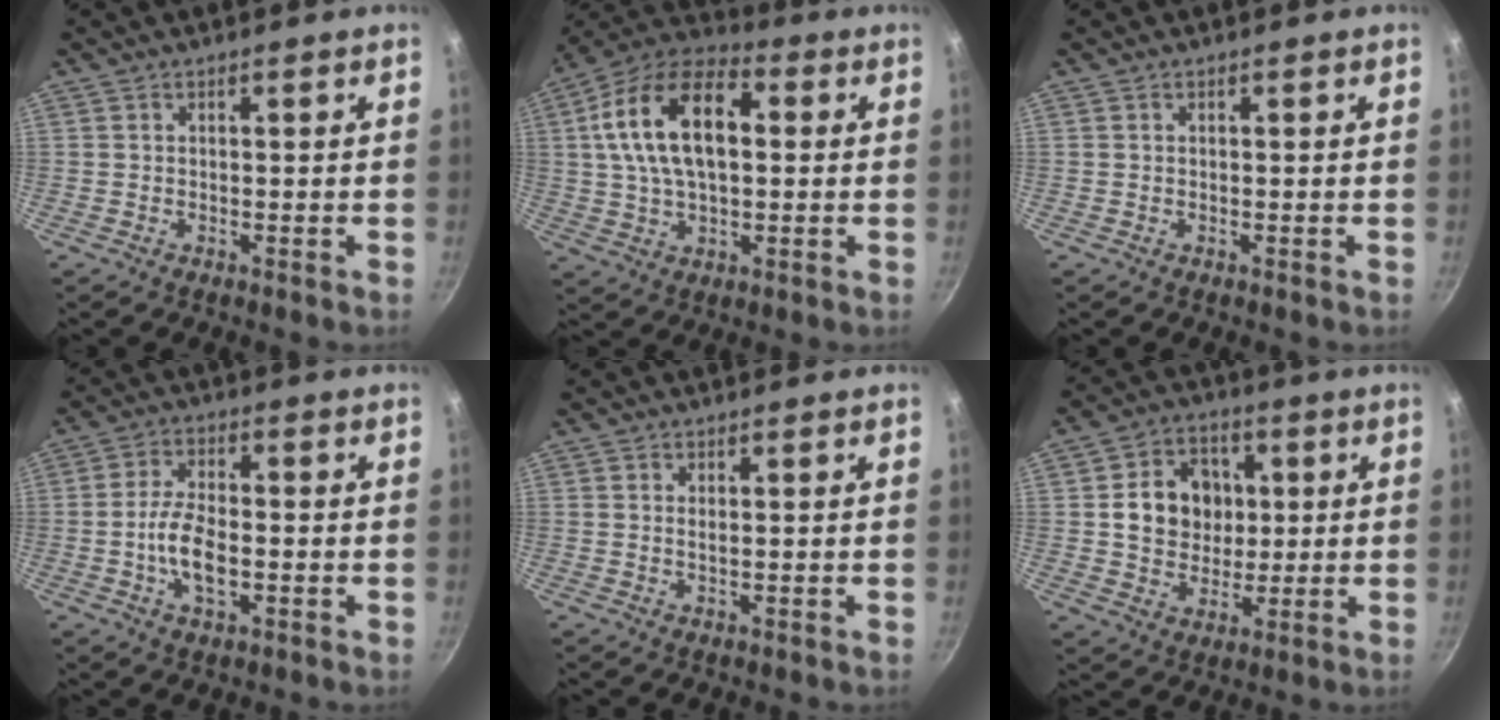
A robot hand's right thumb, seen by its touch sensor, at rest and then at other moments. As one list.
[{"total": 18.3, "force": [3.1, 10.4, 14.7], "torque": [-0.248, 0.027, 0.039]}, {"total": 0.0}, {"total": 7.6, "force": [-1.6, 3.7, 6.5], "torque": [-0.125, 0.014, -0.036]}, {"total": 0.8, "force": [0.4, 0.2, 0.7], "torque": [-0.013, -0.002, 0.007]}, {"total": 11.8, "force": [1.6, 10.0, 6.0], "torque": [-0.063, 0.006, 0.024]}]